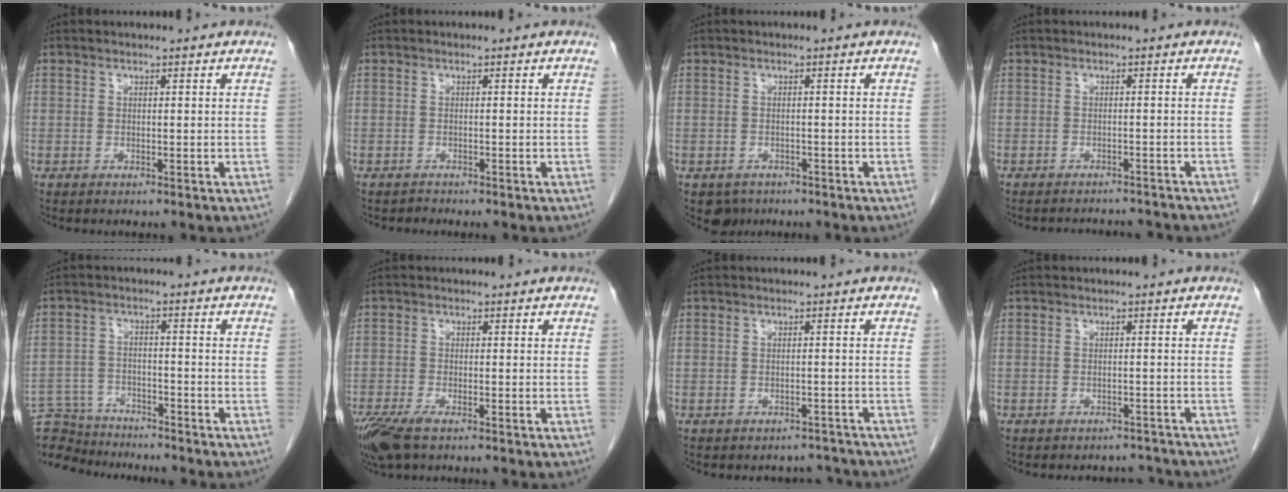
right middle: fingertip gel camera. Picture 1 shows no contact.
{"total": 0.6, "force": [-0.6, 0.2, -0.2], "torque": [-0.003, -0.002, -0.012]}
{"total": 3.0, "force": [-2.0, 2.1, 0.5], "torque": [-0.008, 0.003, -0.028]}
{"total": 6.5, "force": [-6.2, 1.4, 1.0], "torque": [-0.008, 0.005, -0.069]}
{"total": 10.4, "force": [-10.0, 2.4, 1.1], "torque": [-0.025, 0.013, -0.166]}
{"total": 5.9, "force": [-4.1, 1.7, 3.9], "torque": [-0.080, -0.015, -0.075]}
{"total": 5.1, "force": [-4.7, 2.1, -0.1], "torque": [0.009, 0.011, -0.049]}
{"total": 5.9, "force": [-5.6, 2.0, 0.3], "torque": [0.000, 0.009, -0.061]}